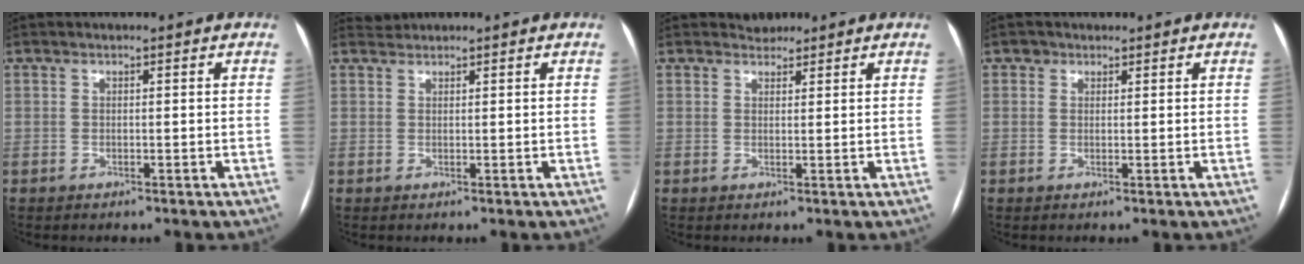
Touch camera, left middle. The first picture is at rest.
{"total": 1.1, "force": [1.0, 0.0, -0.4], "torque": [-0.002, 0.011, 0.023]}
{"total": 1.6, "force": [1.4, 0.7, -0.3], "torque": [0.004, 0.004, 0.020]}
{"total": 1.1, "force": [0.6, 0.9, 0.0], "torque": [0.007, -0.001, 0.006]}